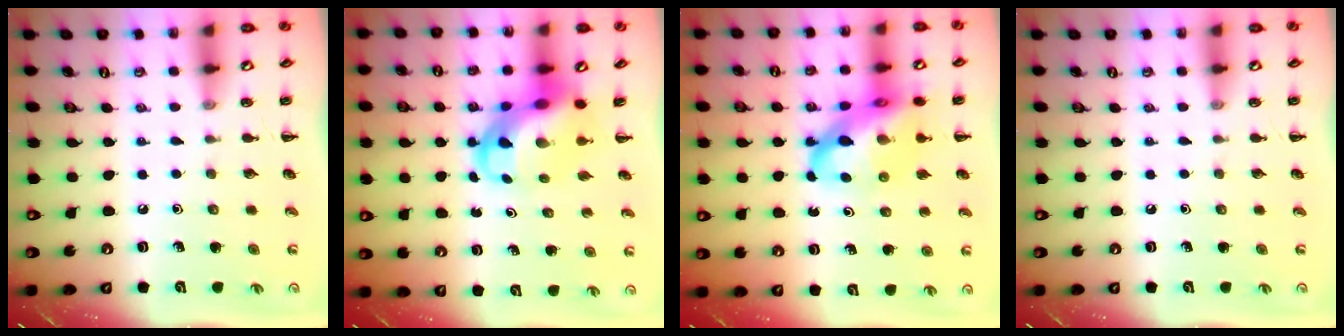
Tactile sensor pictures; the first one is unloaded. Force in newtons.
{"total": 9.4, "press": 8.9, "slide": 2.9}
{"total": 18.0, "press": 17.5, "slide": 4.3}
{"total": 0.0}